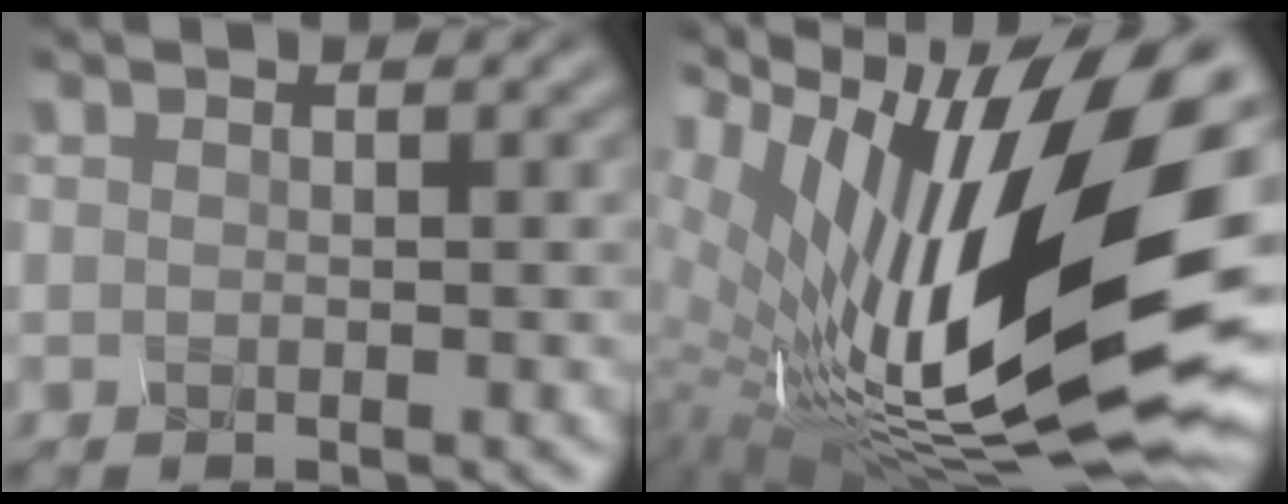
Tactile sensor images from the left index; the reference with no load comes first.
{"total": 18.7, "force": [2.8, 8.3, 16.5], "torque": [-0.305, -0.010, 0.060]}